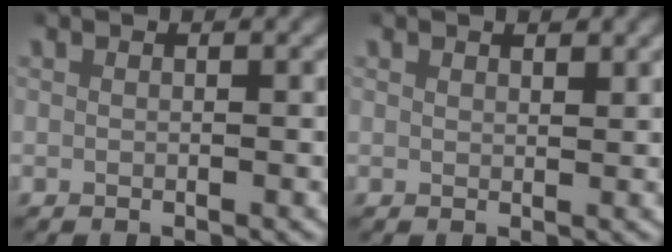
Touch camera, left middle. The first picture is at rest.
{"total": 1.0, "force": [0.8, 0.3, 0.4], "torque": [-0.001, -0.001, 0.015]}